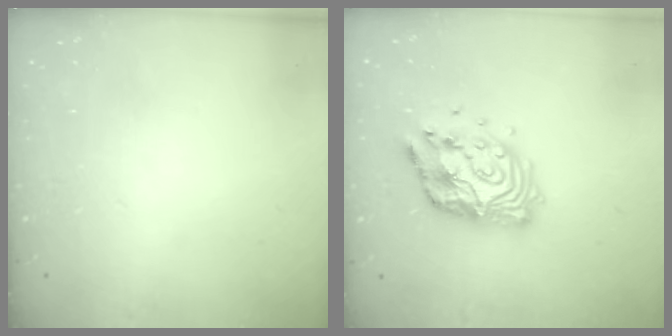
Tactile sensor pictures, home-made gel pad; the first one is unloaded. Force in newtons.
{"total": 13.3, "press": 13.2, "slide": 1.1}